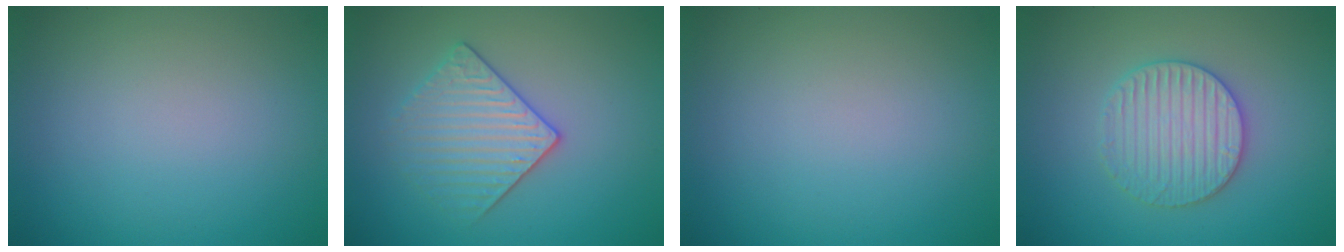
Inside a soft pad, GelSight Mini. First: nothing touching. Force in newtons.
{"total": 3.2, "press": 3.2, "slide": 0.7}
{"total": 0.0}
{"total": 3.5, "press": 3.5, "slide": 0.7}